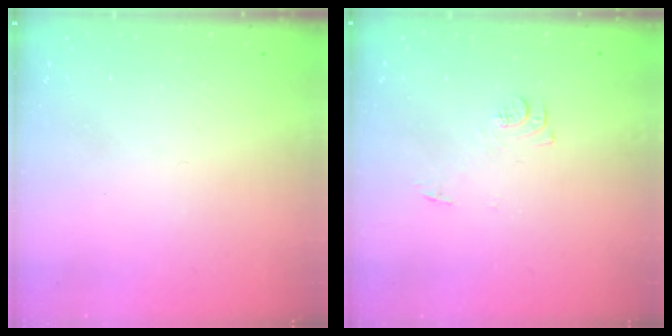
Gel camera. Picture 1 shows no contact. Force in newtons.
{"total": 7.0, "press": 7.0, "slide": 0.7}